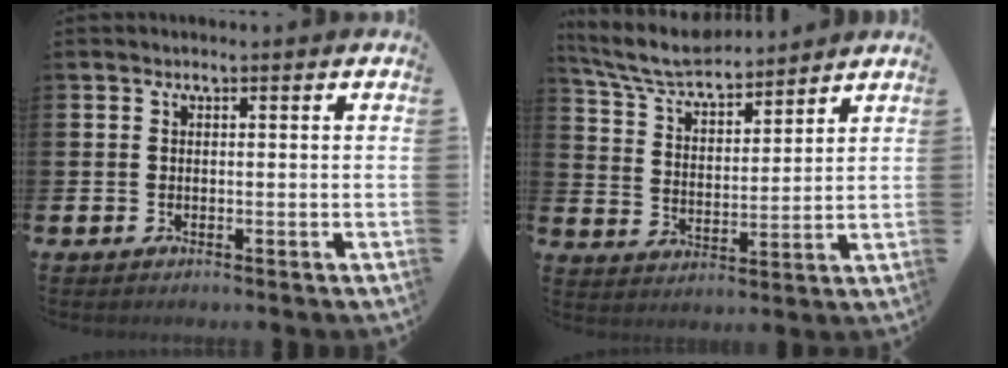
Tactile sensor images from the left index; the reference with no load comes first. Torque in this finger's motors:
{"motor_torque": [0.56, -0.92, 0.45, 0.16]}